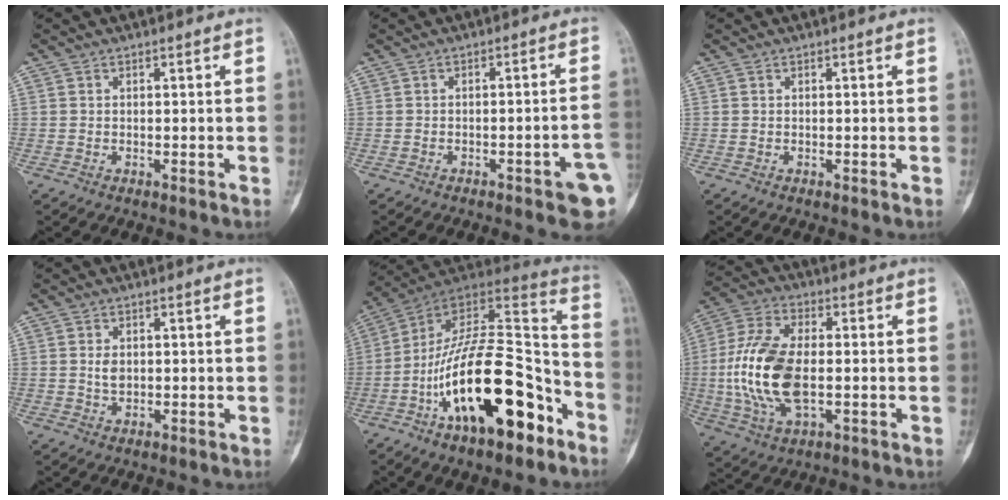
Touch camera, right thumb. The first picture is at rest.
{"total": 7.5, "force": [-2.8, 1.6, 6.8], "torque": [-0.080, 0.016, -0.030]}
{"total": 0.0}
{"total": 2.3, "force": [0.1, 1.7, 1.5], "torque": [-0.020, 0.001, 0.006]}
{"total": 26.8, "force": [-11.7, 11.2, 21.3], "torque": [-0.352, 0.073, -0.185]}
{"total": 16.2, "force": [-1.3, 8.5, 13.7], "torque": [-0.286, 0.009, -0.024]}